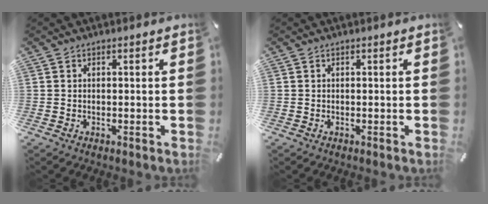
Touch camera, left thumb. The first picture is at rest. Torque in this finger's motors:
{"motor_torque": [-0.02, -0.02, -0.01, 0.03, -0.02]}